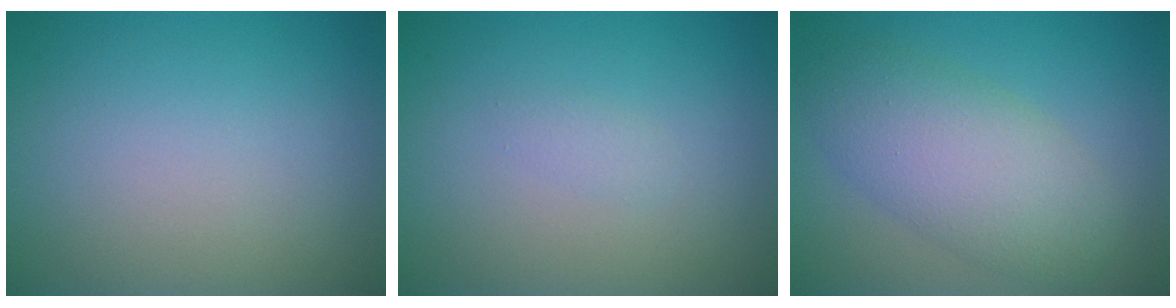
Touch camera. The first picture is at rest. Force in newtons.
{"total": 0.8, "press": 0.8, "slide": 0.1}
{"total": 6.1, "press": 6.1, "slide": 0.2}